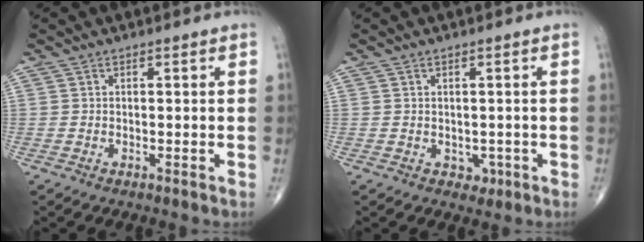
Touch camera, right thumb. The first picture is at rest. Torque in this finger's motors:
{"motor_torque": [-0.05, -0.12, 0.03, 0.09, -0.01]}